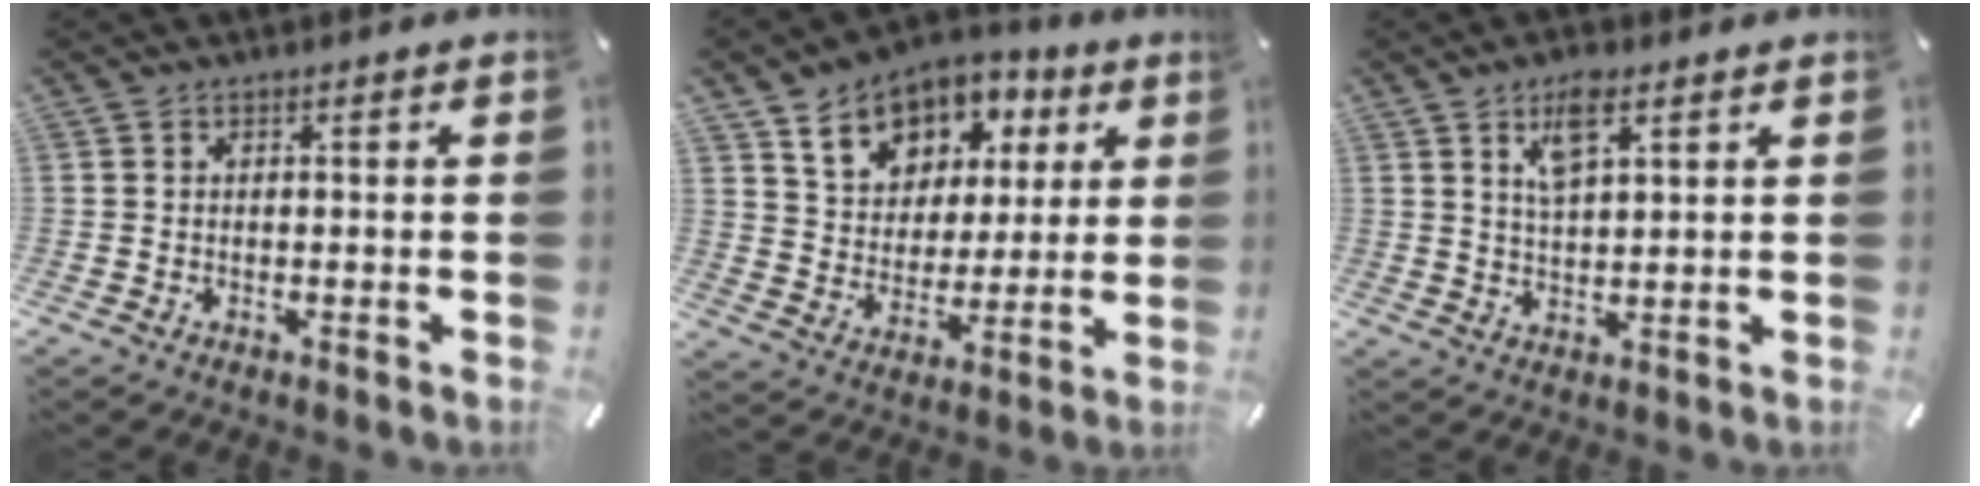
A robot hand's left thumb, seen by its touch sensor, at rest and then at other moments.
{"total": 11.3, "force": [6.0, 9.1, 3.1], "torque": [-0.061, -0.037, 0.111]}
{"total": 6.5, "force": [3.6, 2.6, 4.8], "torque": [-0.087, -0.002, 0.062]}